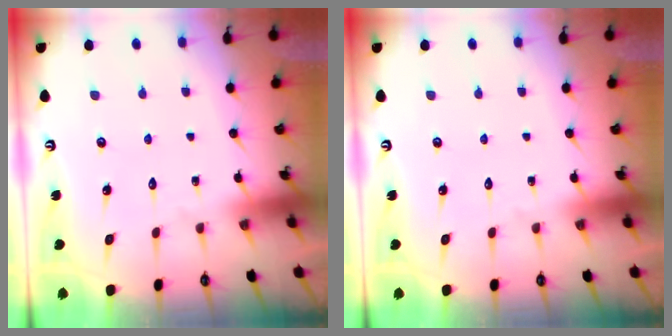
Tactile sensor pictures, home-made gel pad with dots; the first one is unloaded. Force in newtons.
{"total": 0.0}